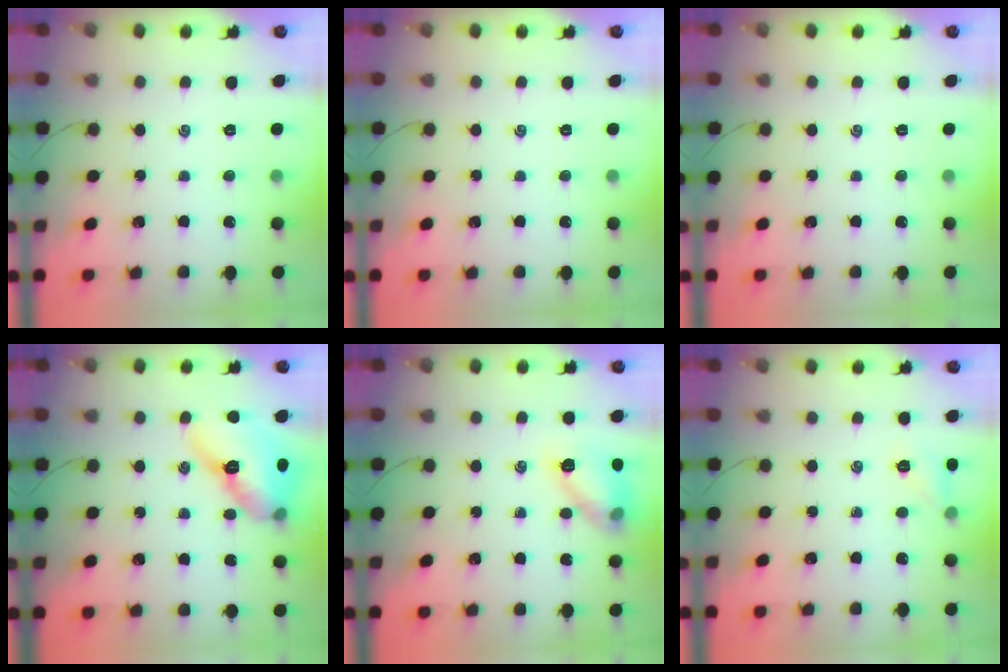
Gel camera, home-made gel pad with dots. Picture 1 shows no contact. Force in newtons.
{"total": 0.0}
{"total": 0.0}
{"total": 15.0, "press": 14.4, "slide": 4.2}
{"total": 11.9, "press": 11.9, "slide": 0.3}
{"total": 6.6, "press": 6.4, "slide": 1.2}